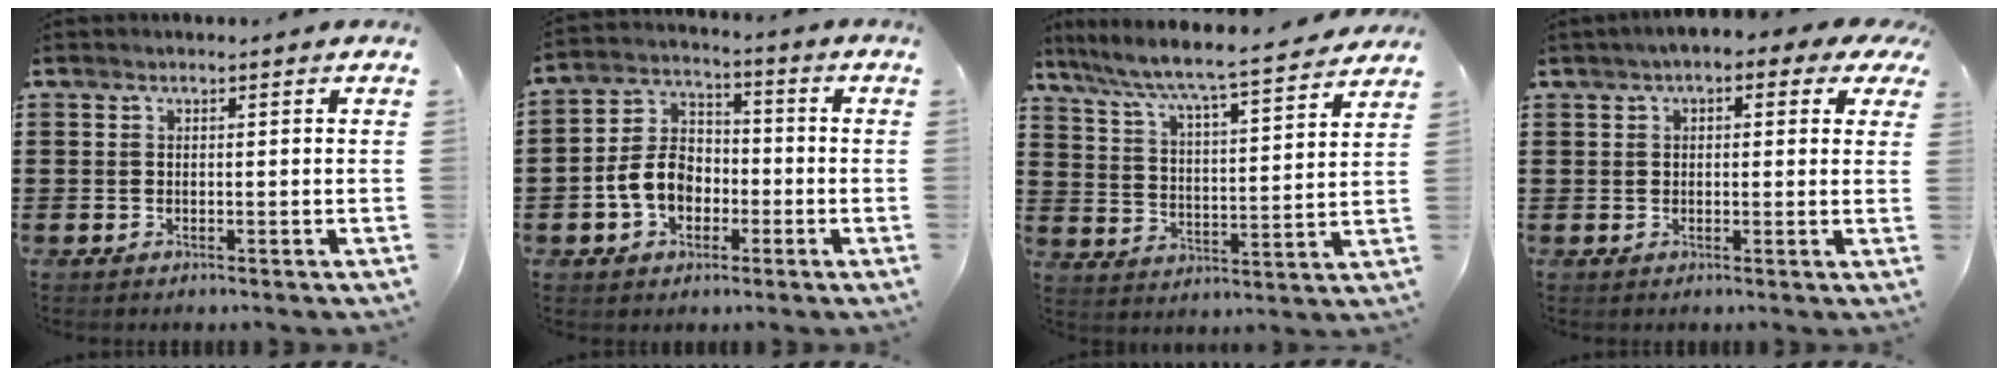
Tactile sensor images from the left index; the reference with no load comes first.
{"total": 7.6, "force": [-2.4, 5.7, 4.4], "torque": [-0.111, 0.013, -0.051]}
{"total": 5.8, "force": [5.2, -0.3, 2.4], "torque": [-0.071, -0.043, 0.079]}
{"total": 3.2, "force": [1.7, 1.4, 2.3], "torque": [-0.051, 0.005, 0.027]}